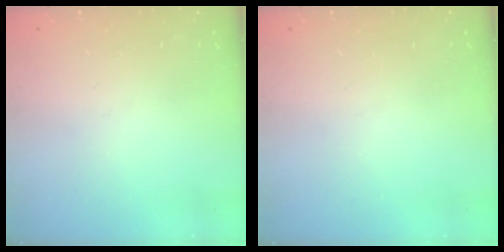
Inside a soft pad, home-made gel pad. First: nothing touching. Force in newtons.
{"total": 0.0}